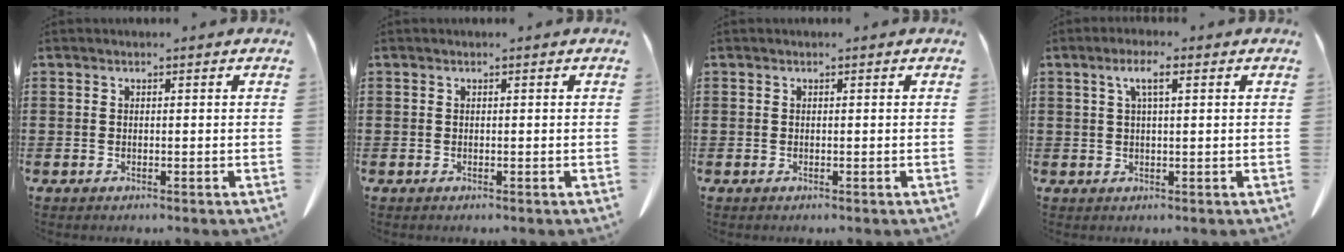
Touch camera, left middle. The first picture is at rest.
{"total": 0.0}
{"total": 0.0}
{"total": 3.6, "force": [1.3, 0.8, 3.2], "torque": [-0.066, 0.008, 0.020]}